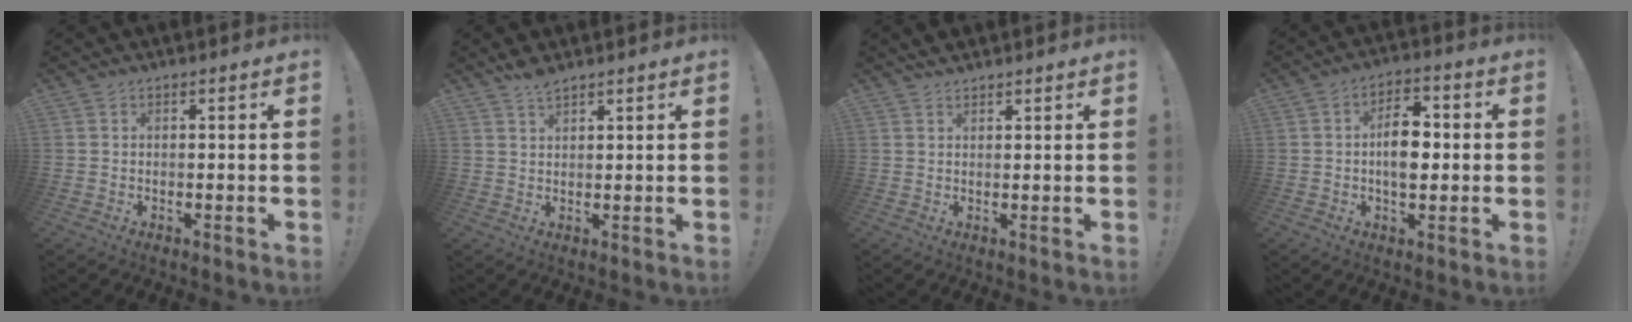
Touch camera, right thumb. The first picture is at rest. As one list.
[{"total": 3.3, "force": [2.8, 1.0, 1.3], "torque": [-0.018, -0.018, 0.050]}, {"total": 1.7, "force": [1.6, 0.4, 0.0], "torque": [0.000, -0.009, 0.031]}, {"total": 9.6, "force": [-0.2, 5.9, 7.5], "torque": [-0.118, 0.006, -0.008]}]